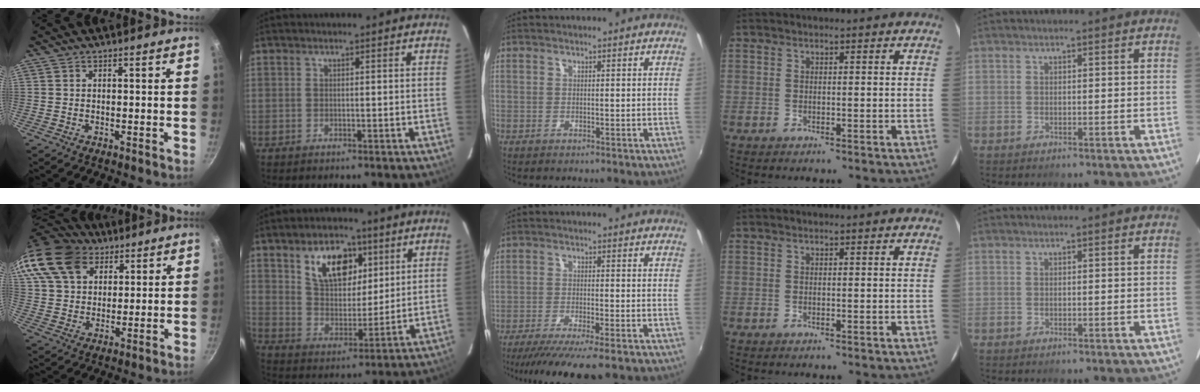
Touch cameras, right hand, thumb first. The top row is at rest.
{"thumb": {"total": 18.7, "force": [10.9, 12.5, 8.6], "torque": [-0.172, 0.004, 0.204]}, "index": {"total": 12.8, "force": [6.1, 7.5, 8.3], "torque": [-0.142, 0.015, 0.115]}, "middle": {"total": 9.7, "force": [-7.9, 0.2, 5.7], "torque": [-0.119, -0.032, -0.129]}}